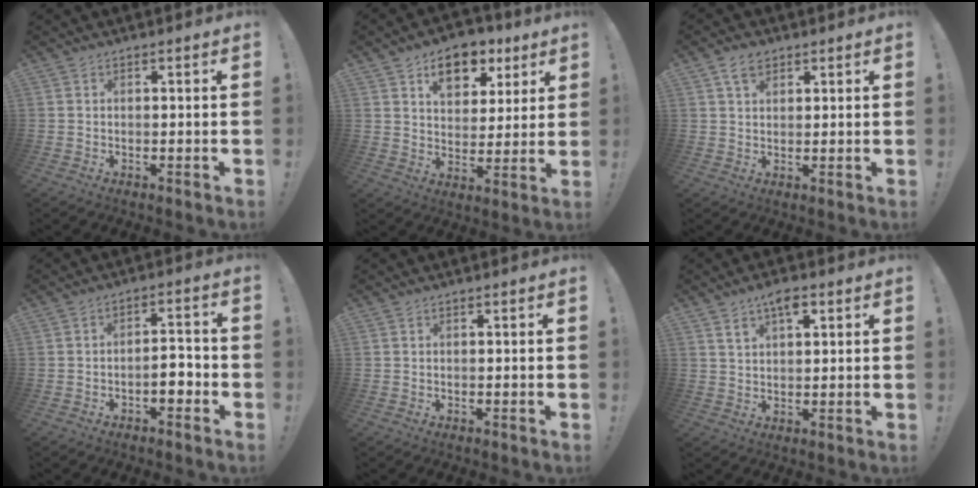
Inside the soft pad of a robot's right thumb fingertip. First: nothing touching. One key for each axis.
{"total": 11.0, "fx": 6.4, "fy": 7.1, "fz": 5.4, "tx": -0.069, "ty": -0.035, "tz": 0.116}
{"total": 4.7, "fx": 2.8, "fy": 2.9, "fz": 2.5, "tx": -0.042, "ty": -0.004, "tz": 0.053}
{"total": 5.5, "fx": -2.6, "fy": 2.4, "fz": 4.3, "tx": -0.066, "ty": 0.011, "tz": -0.045}
{"total": 0.0}
{"total": 6.1, "fx": 3.4, "fy": 3.1, "fz": 4.0, "tx": -0.059, "ty": -0.009, "tz": 0.058}